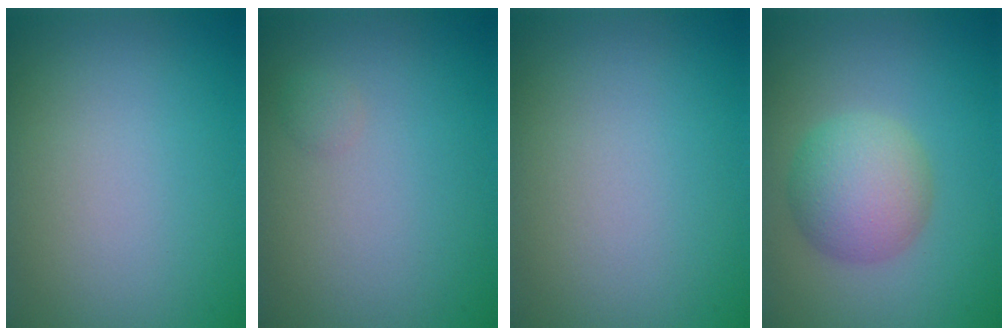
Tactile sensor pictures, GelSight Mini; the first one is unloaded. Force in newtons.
{"total": 0.6, "press": 0.6, "slide": 0.0}
{"total": 0.0}
{"total": 4.7, "press": 4.7, "slide": 0.1}